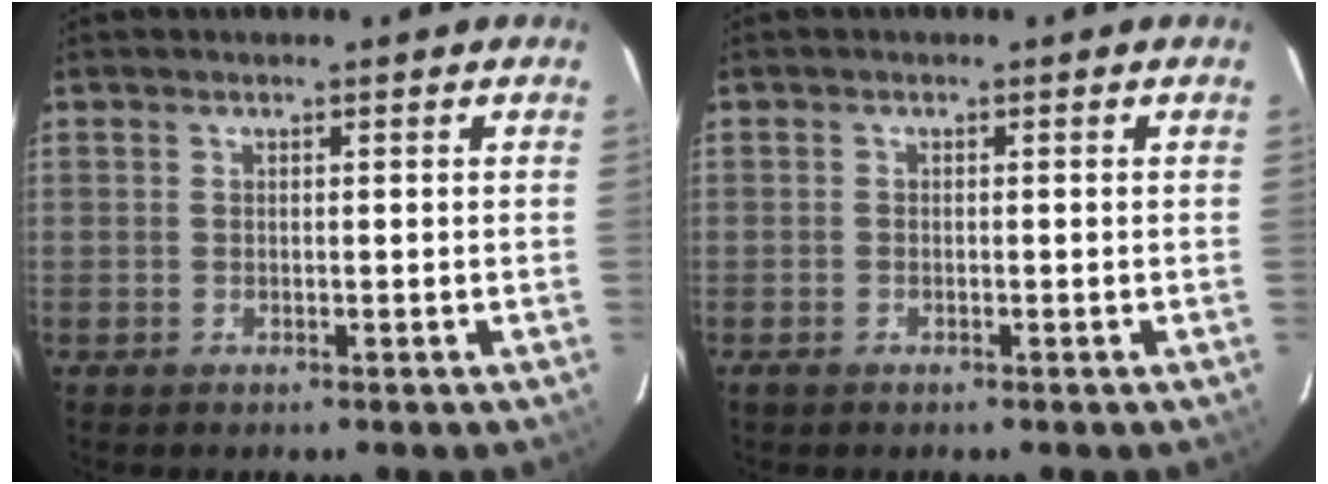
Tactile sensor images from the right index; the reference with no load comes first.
{"total": 1.0, "force": [-0.8, 0.5, 0.3], "torque": [-0.008, -0.002, -0.017]}